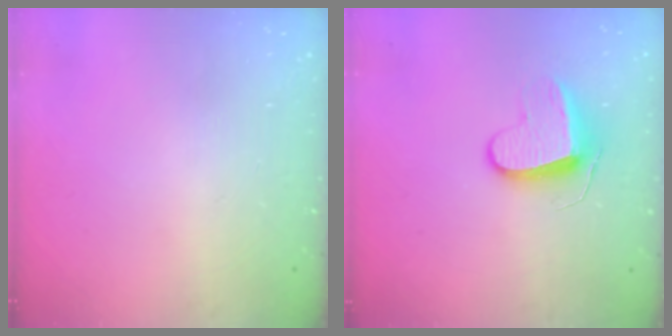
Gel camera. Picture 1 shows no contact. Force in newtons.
{"total": 9.1, "press": 9.0, "slide": 0.6}